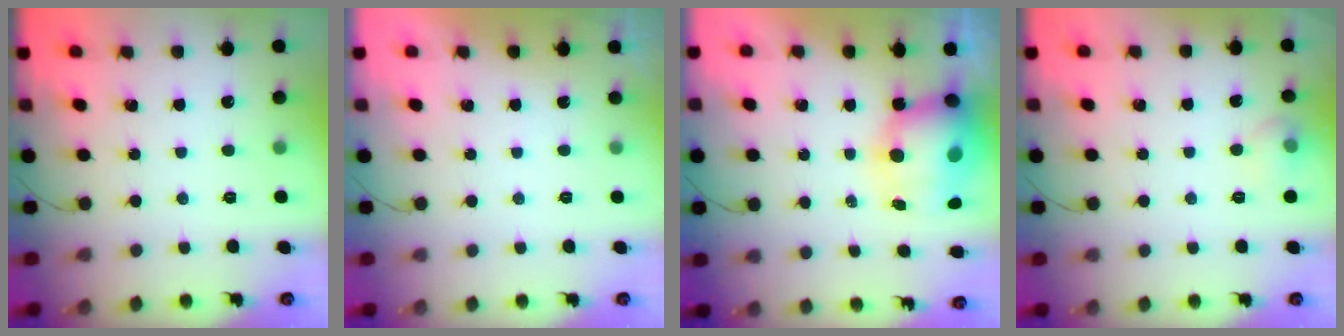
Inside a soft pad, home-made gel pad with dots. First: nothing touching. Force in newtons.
{"total": 0.0}
{"total": 12.0, "press": 11.6, "slide": 3.0}
{"total": 7.0, "press": 6.8, "slide": 1.9}